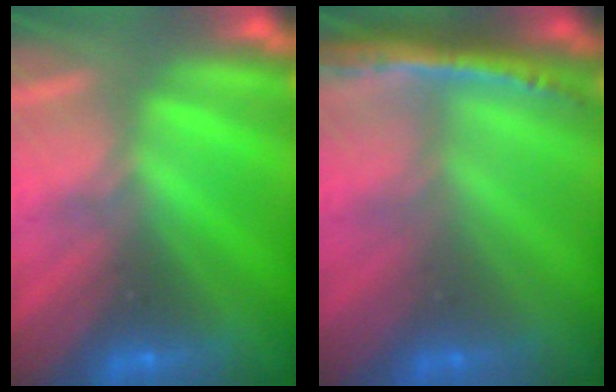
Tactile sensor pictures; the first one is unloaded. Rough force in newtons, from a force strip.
{"total": 1.3}